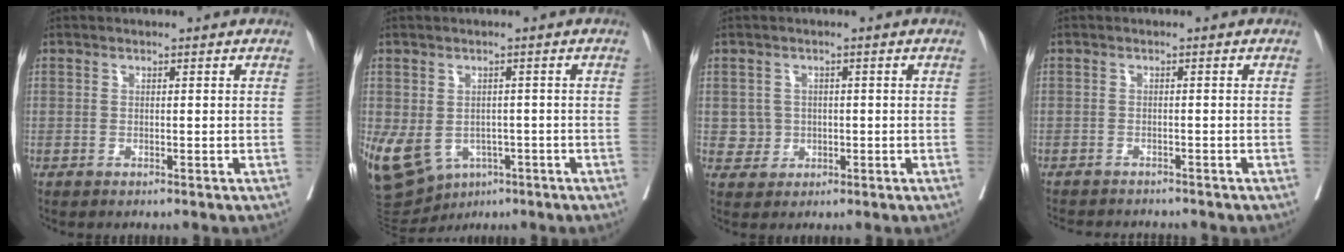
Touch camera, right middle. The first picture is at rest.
{"total": 12.0, "force": [-4.9, 9.0, 6.3], "torque": [-0.139, 0.002, -0.066]}
{"total": 2.6, "force": [-0.1, 2.6, 0.2], "torque": [0.005, 0.005, 0.001]}
{"total": 7.0, "force": [-6.6, 1.4, 2.0], "torque": [-0.024, -0.005, -0.091]}